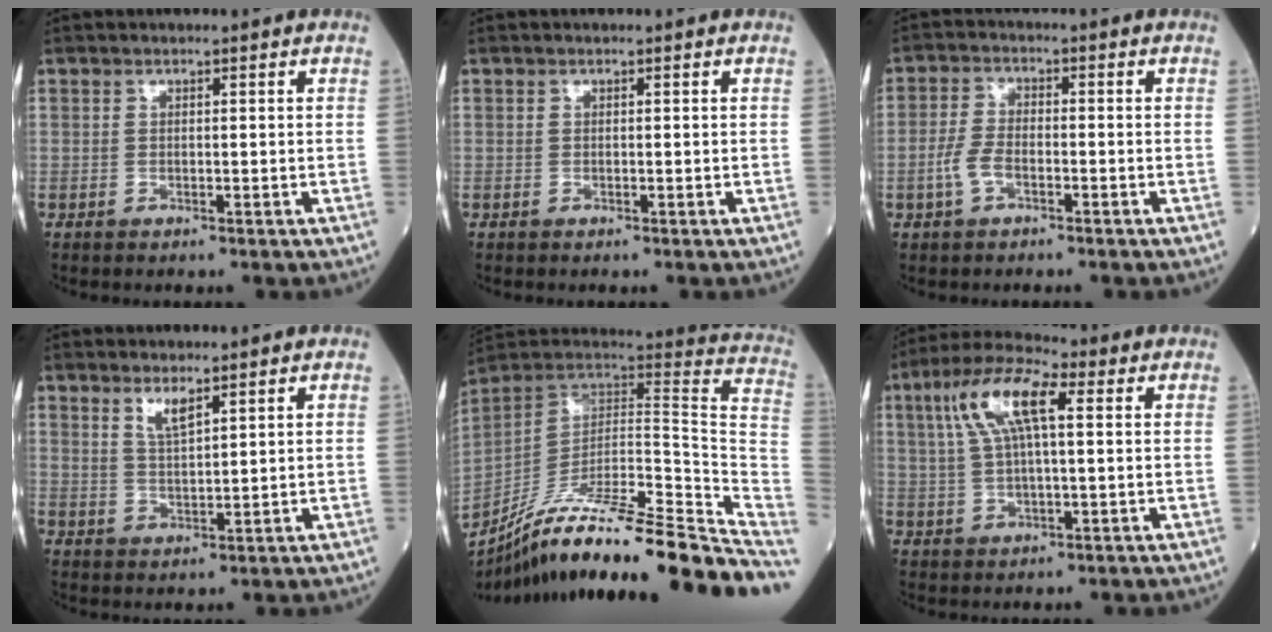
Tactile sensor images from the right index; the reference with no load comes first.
{"total": 0.0}
{"total": 4.1, "force": [-1.8, 1.9, 3.1], "torque": [-0.078, 0.004, -0.039]}
{"total": 3.1, "force": [2.3, 0.4, 2.1], "torque": [-0.043, -0.006, 0.051]}
{"total": 29.5, "force": [-24.0, -0.5, 17.2], "torque": [-0.173, -0.023, -0.371]}
{"total": 10.2, "force": [3.2, 2.5, 9.4], "torque": [-0.194, 0.027, 0.059]}